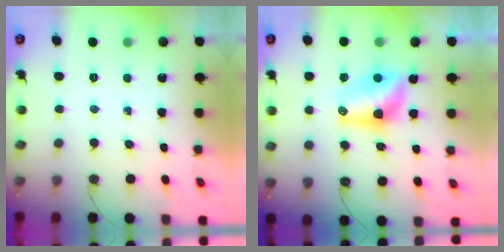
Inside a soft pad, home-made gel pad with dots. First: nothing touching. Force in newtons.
{"total": 9.2, "press": 8.7, "slide": 3.0}